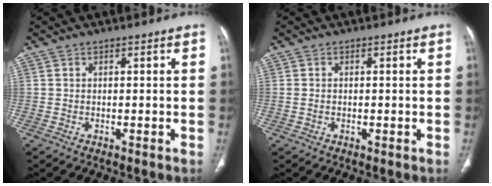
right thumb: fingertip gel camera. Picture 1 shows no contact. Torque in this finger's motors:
{"motor_torque": [-0.15, 1.02, -0.12, 0.02, 0.03]}